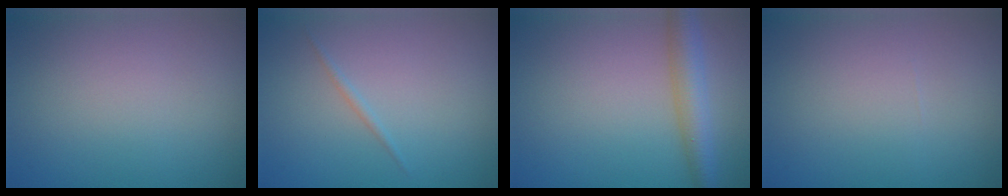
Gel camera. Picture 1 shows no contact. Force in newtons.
{"total": 0.6, "press": 0.6, "slide": 0.0}
{"total": 3.7, "press": 3.7, "slide": 0.1}
{"total": 0.0}